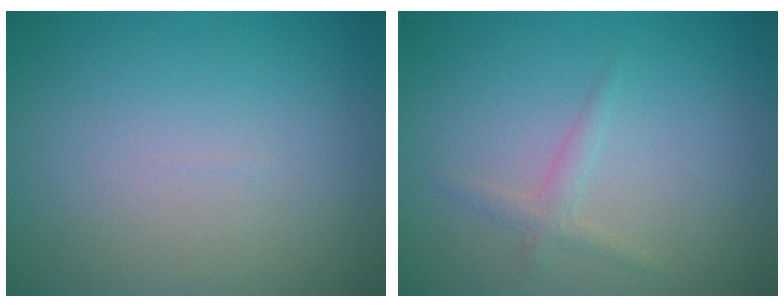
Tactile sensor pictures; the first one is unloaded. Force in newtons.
{"total": 1.3, "press": 1.3, "slide": 0.0}